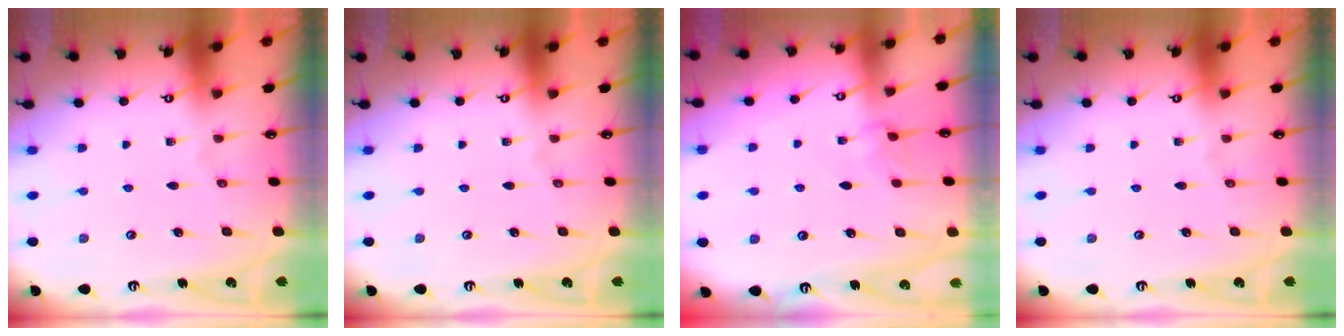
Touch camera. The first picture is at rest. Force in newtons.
{"total": 0.0}
{"total": 2.5, "press": 2.5, "slide": 0.5}
{"total": 0.0}